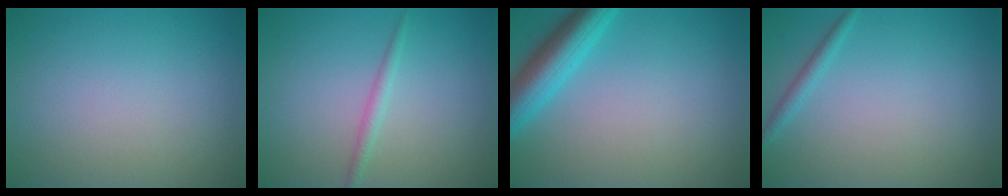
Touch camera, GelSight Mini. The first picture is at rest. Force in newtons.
{"total": 1.2, "press": 1.2, "slide": 0.1}
{"total": 5.1, "press": 5.1, "slide": 0.2}
{"total": 1.2, "press": 1.2, "slide": 0.1}